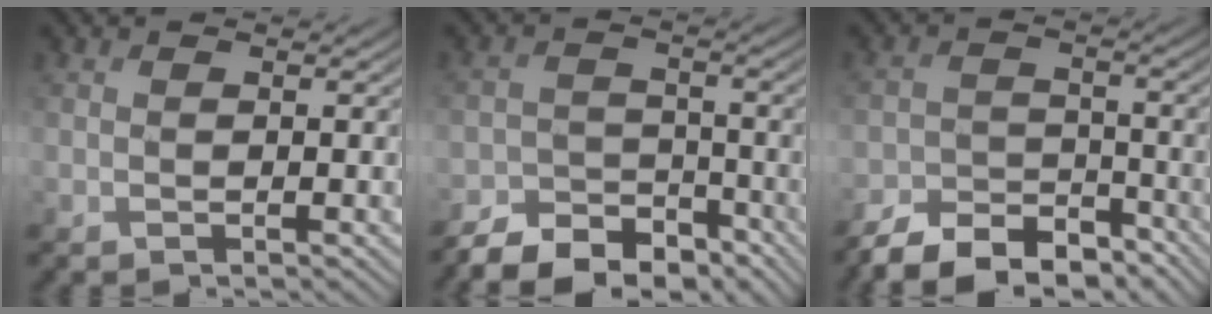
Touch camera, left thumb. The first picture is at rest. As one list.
[{"total": 8.6, "force": [-7.4, 3.9, 1.9], "torque": [-0.029, -0.021, -0.127]}, {"total": 9.3, "force": [-8.1, 3.8, 2.5], "torque": [-0.039, -0.023, -0.135]}]